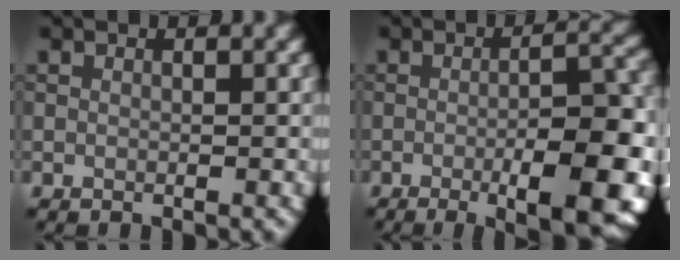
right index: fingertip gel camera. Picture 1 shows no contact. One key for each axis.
{"total": 9.8, "fx": -3.3, "fy": 2.7, "fz": 8.9, "tx": -0.113, "ty": 0.001, "tz": -0.040}